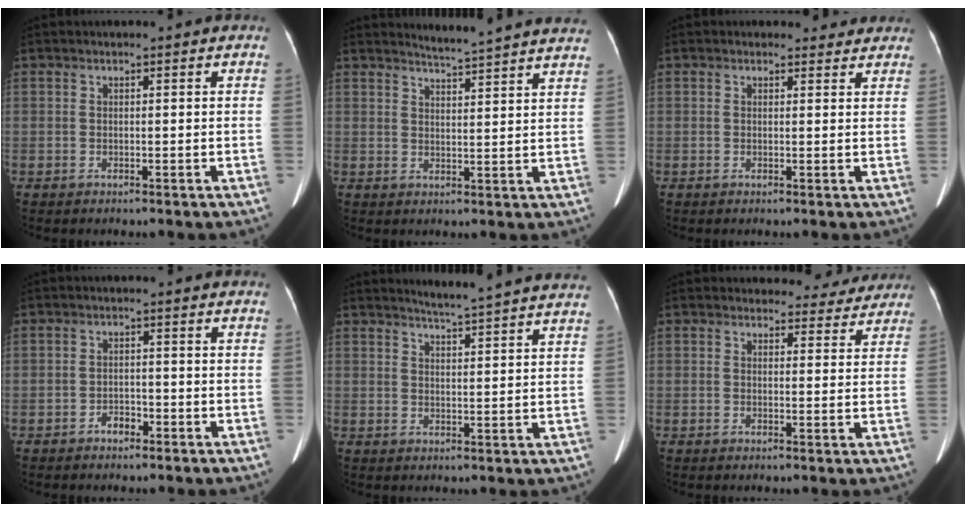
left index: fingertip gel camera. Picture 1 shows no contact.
{"total": 11.6, "force": [11.2, -0.9, 3.1], "torque": [-0.050, -0.027, 0.129]}
{"total": 2.9, "force": [2.5, 1.5, 0.0], "torque": [0.007, 0.002, 0.016]}
{"total": 2.0, "force": [-1.5, 1.0, 0.9], "torque": [-0.013, 0.003, -0.023]}
{"total": 12.3, "force": [11.6, -0.9, 4.1], "torque": [-0.065, -0.022, 0.136]}
{"total": 5.9, "force": [5.4, 2.3, -0.2], "torque": [0.021, -0.006, 0.045]}